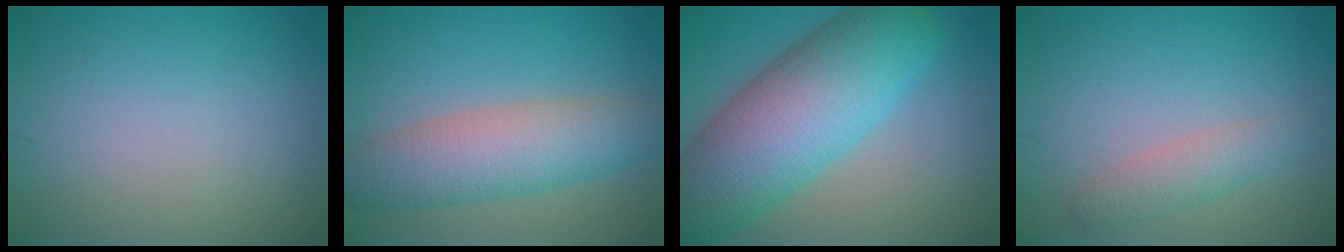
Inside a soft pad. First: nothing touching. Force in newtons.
{"total": 6.7, "press": 6.7, "slide": 0.2}
{"total": 12.2, "press": 12.2, "slide": 0.4}
{"total": 2.4, "press": 2.3, "slide": 0.1}